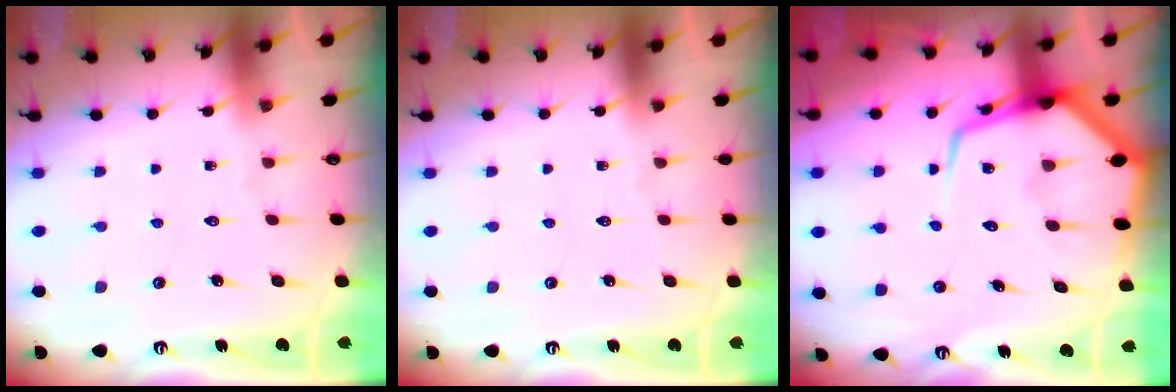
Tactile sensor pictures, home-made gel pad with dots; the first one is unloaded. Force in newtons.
{"total": 0.0}
{"total": 12.4, "press": 12.3, "slide": 1.3}